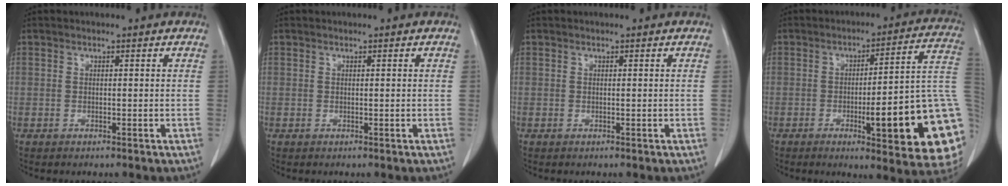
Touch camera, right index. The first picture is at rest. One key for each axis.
{"total": 0.0}
{"total": 0.0}
{"total": 21.8, "fx": -4.6, "fy": 2.5, "fz": 21.1, "tx": -0.182, "ty": 0.009, "tz": -0.055}